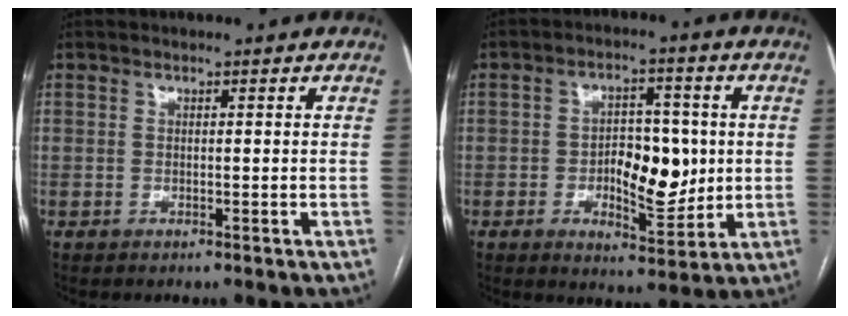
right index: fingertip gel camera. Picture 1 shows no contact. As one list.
[{"total": 9.4, "force": [-0.5, 4.5, 8.2], "torque": [-0.125, 0.011, 0.000]}]